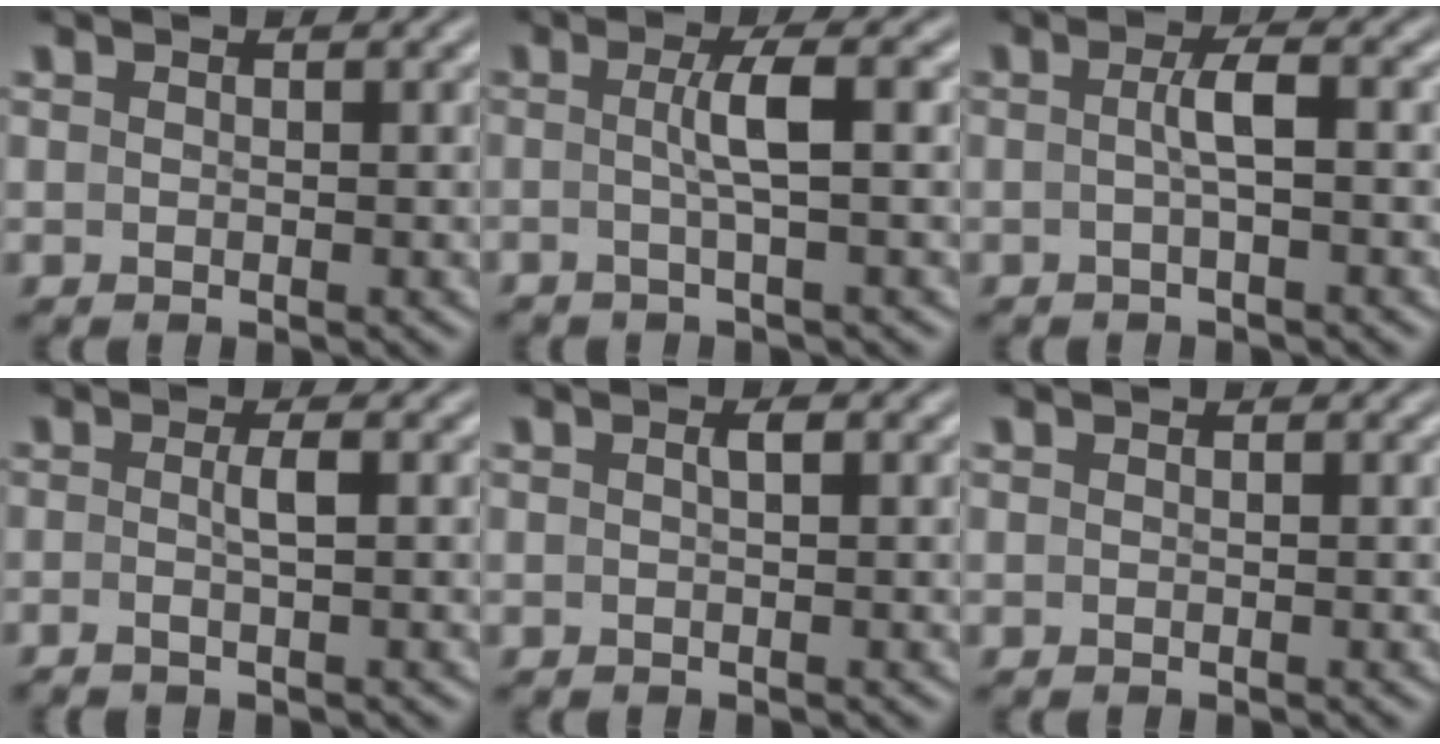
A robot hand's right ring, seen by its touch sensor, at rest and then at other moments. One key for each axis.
{"total": 2.9, "fx": -0.5, "fy": -0.7, "fz": 2.7, "tx": -0.055, "ty": 0.001, "tz": -0.007}
{"total": 2.0, "fx": -0.6, "fy": -0.4, "fz": 1.9, "tx": -0.037, "ty": 0.003, "tz": -0.010}
{"total": 1.8, "fx": -1.1, "fy": -0.2, "fz": 1.4, "tx": -0.035, "ty": -0.003, "tz": -0.017}
{"total": 0.7, "fx": -0.1, "fy": -0.1, "fz": 0.7, "tx": -0.008, "ty": 0.004, "tz": -0.003}
{"total": 0.0}